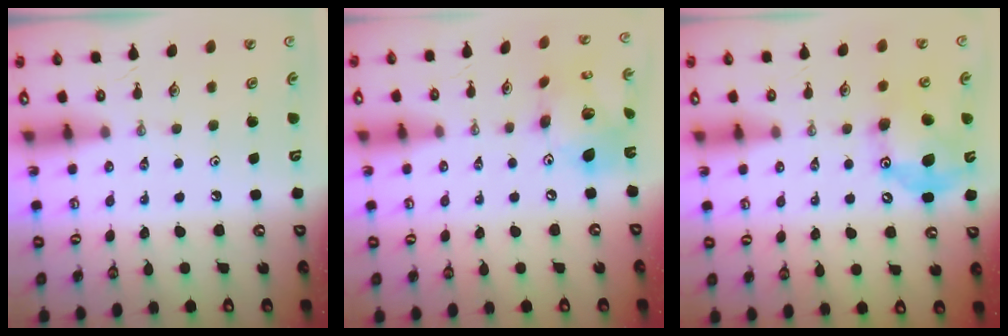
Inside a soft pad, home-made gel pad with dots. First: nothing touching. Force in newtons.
{"total": 15.6, "press": 15.6, "slide": 1.5}
{"total": 14.9, "press": 14.9, "slide": 0.3}